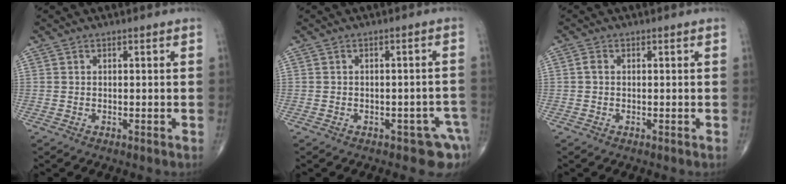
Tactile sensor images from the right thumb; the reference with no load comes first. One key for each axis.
{"total": 5.2, "fx": -3.1, "fy": 2.9, "fz": 3.0, "tx": -0.010, "ty": 0.024, "tz": -0.036}
{"total": 1.0, "fx": 0.0, "fy": 0.7, "fz": 0.7, "tx": -0.012, "ty": 0.001, "tz": -0.003}